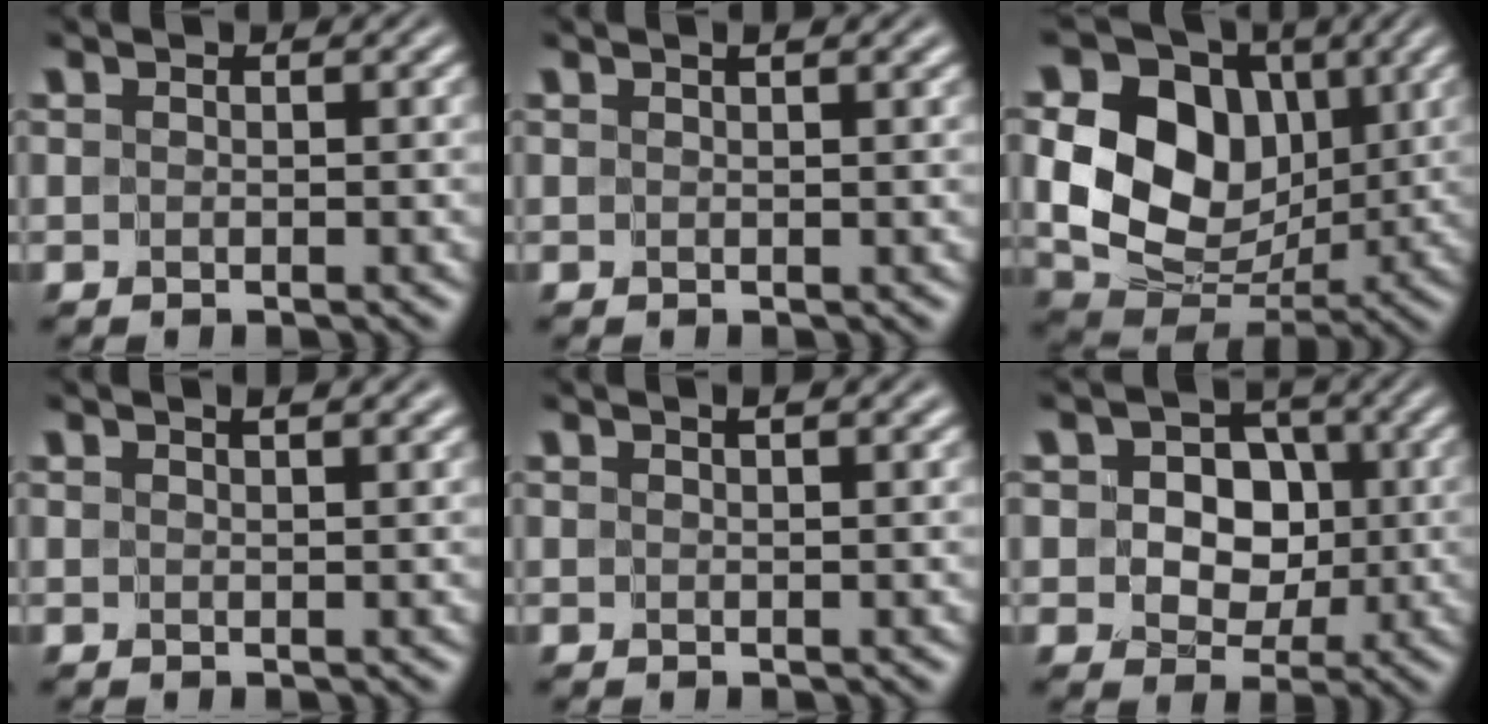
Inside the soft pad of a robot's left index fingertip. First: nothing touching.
{"total": 2.2, "force": [1.4, 0.7, 1.5], "torque": [-0.004, -0.005, 0.009]}
{"total": 10.1, "force": [1.7, 7.8, 6.2], "torque": [-0.122, -0.013, 0.029]}
{"total": 3.5, "force": [2.3, 1.3, 2.2], "torque": [-0.005, 0.010, 0.008]}
{"total": 3.1, "force": [2.0, 1.2, 2.1], "torque": [-0.007, 0.004, 0.006]}
{"total": 5.4, "force": [0.4, 4.3, 3.2], "torque": [-0.041, 0.012, -0.011]}